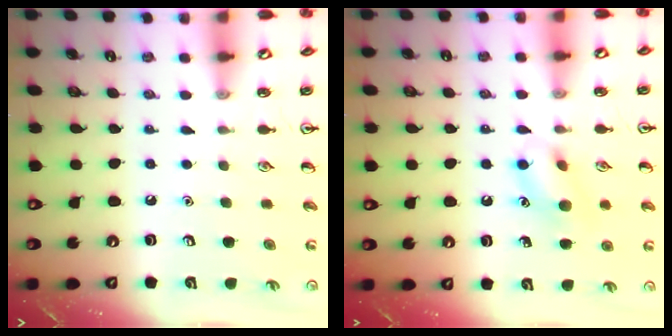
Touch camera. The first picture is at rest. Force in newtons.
{"total": 10.4, "press": 10.3, "slide": 1.4}